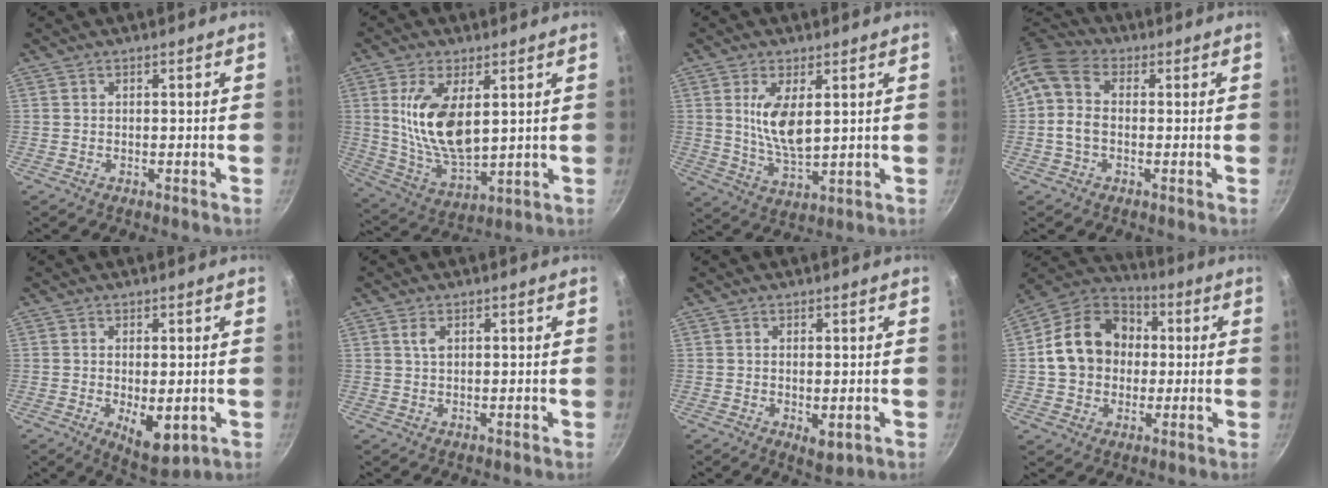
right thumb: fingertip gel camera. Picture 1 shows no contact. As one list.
[{"total": 14.3, "force": [3.1, 6.9, 12.1], "torque": [-0.222, -0.024, 0.071]}, {"total": 9.1, "force": [2.2, 3.9, 8.0], "torque": [-0.144, -0.023, 0.048]}, {"total": 9.0, "force": [0.9, 6.3, 6.4], "torque": [-0.121, 0.021, -0.002]}, {"total": 7.4, "force": [-1.4, 3.3, 6.5], "torque": [-0.089, -0.013, -0.005]}, {"total": 1.9, "force": [0.7, 1.0, 1.5], "torque": [-0.026, 0.001, 0.014]}, {"total": 3.2, "force": [-0.5, 1.4, 2.8], "torque": [-0.045, -0.016, -0.002]}, {"total": 16.8, "force": [1.4, 13.6, 9.8], "torque": [-0.139, 0.032, 0.012]}]